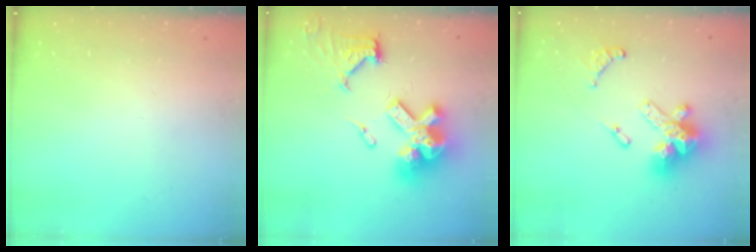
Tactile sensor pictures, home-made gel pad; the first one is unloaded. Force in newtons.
{"total": 20.4, "press": 20.3, "slide": 2.1}
{"total": 16.2, "press": 16.1, "slide": 1.6}